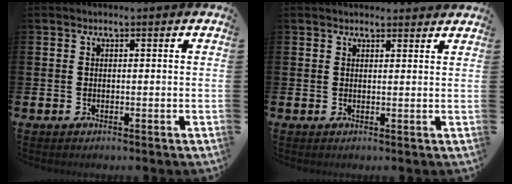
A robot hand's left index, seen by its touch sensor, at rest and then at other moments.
{"total": 1.8, "force": [1.8, 0.4, 0.1], "torque": [0.004, -0.008, 0.031]}